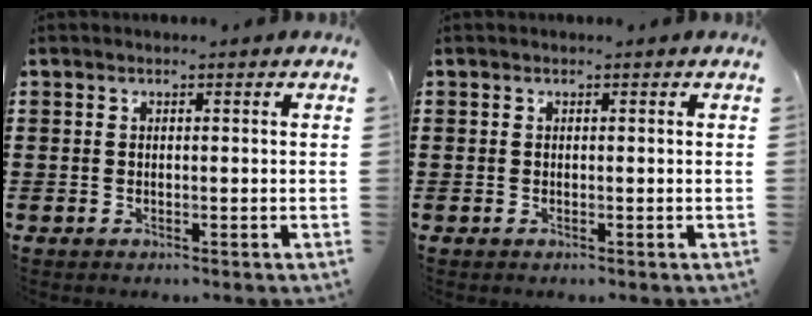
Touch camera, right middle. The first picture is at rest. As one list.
[{"total": 0.0}]